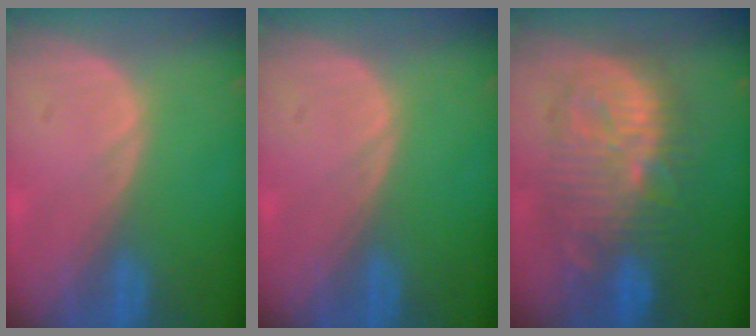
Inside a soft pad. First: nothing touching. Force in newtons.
{"total": 0.0}
{"total": 10.6, "press": 10.6, "slide": 0.3}